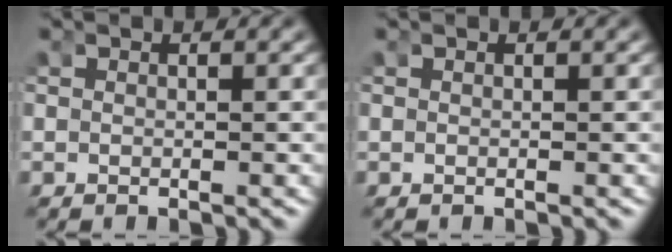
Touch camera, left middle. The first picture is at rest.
{"total": 0.0}